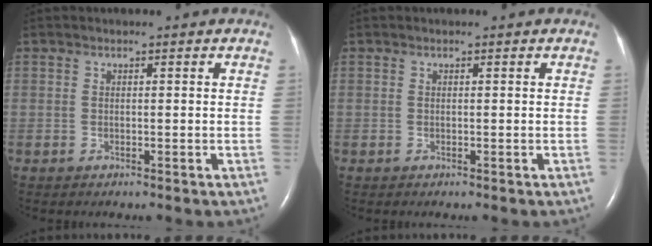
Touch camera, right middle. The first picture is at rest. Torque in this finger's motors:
{"motor_torque": [0.09, -0.14, 0.00, 0.00]}